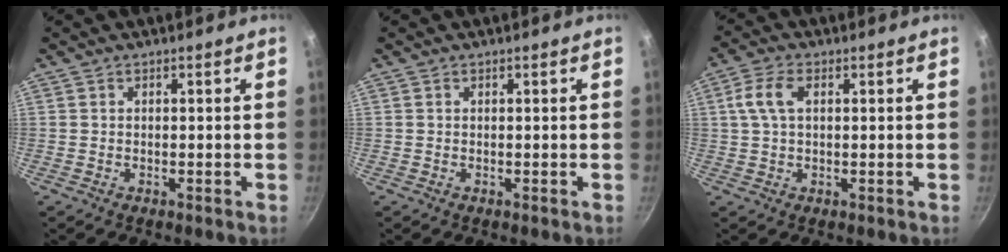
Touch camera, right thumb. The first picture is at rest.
{"total": 0.0}
{"total": 5.6, "force": [1.4, 3.1, 4.5], "torque": [-0.104, 0.013, 0.026]}